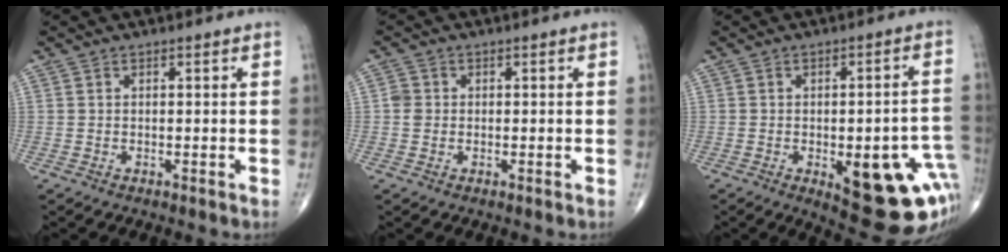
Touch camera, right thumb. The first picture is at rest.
{"total": 2.1, "force": [0.0, 1.9, 0.8], "torque": [-0.006, 0.004, -0.003]}
{"total": 19.9, "force": [-5.6, 7.6, 17.5], "torque": [-0.160, 0.018, -0.043]}